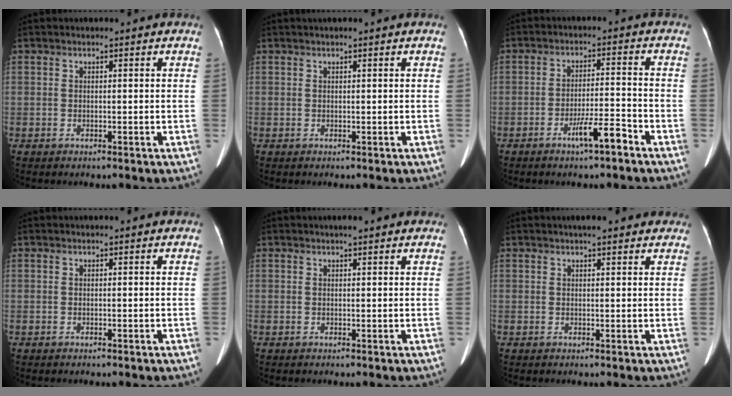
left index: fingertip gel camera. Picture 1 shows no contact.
{"total": 1.0, "force": [0.7, -0.1, 0.6], "torque": [-0.009, 0.017, 0.015]}
{"total": 5.4, "force": [-3.6, 0.3, 4.0], "torque": [-0.070, -0.003, -0.064]}
{"total": 0.0}
{"total": 2.7, "force": [2.2, 0.4, 1.6], "torque": [-0.016, 0.018, 0.028]}
{"total": 5.9, "force": [4.8, 1.4, 3.1], "torque": [-0.033, 0.022, 0.056]}